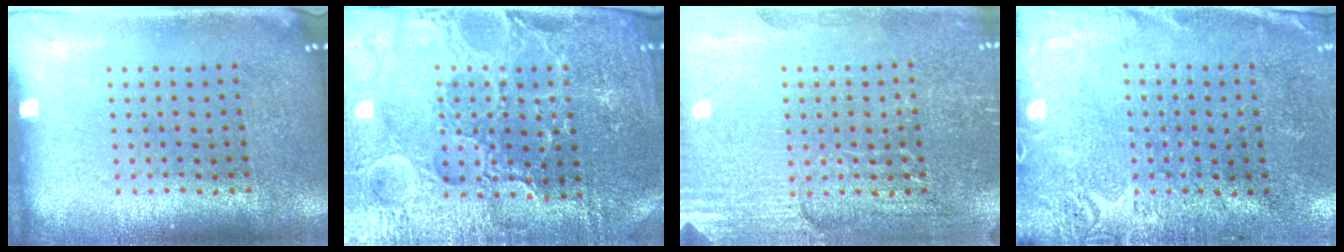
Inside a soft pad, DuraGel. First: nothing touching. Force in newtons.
{"total": 4.6, "press": 4.4, "slide": 1.5}
{"total": 2.9, "press": 2.8, "slide": 0.2}
{"total": 2.7, "press": 2.4, "slide": 1.1}